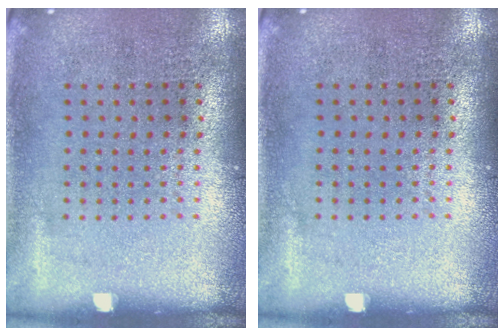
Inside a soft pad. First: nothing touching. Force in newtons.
{"total": 0.0}